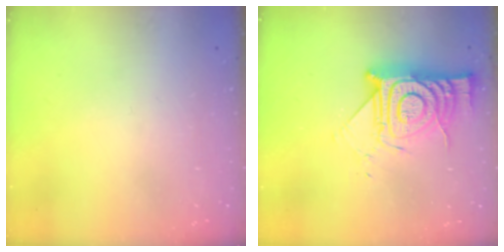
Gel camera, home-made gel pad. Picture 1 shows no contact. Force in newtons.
{"total": 16.3, "press": 16.2, "slide": 1.5}